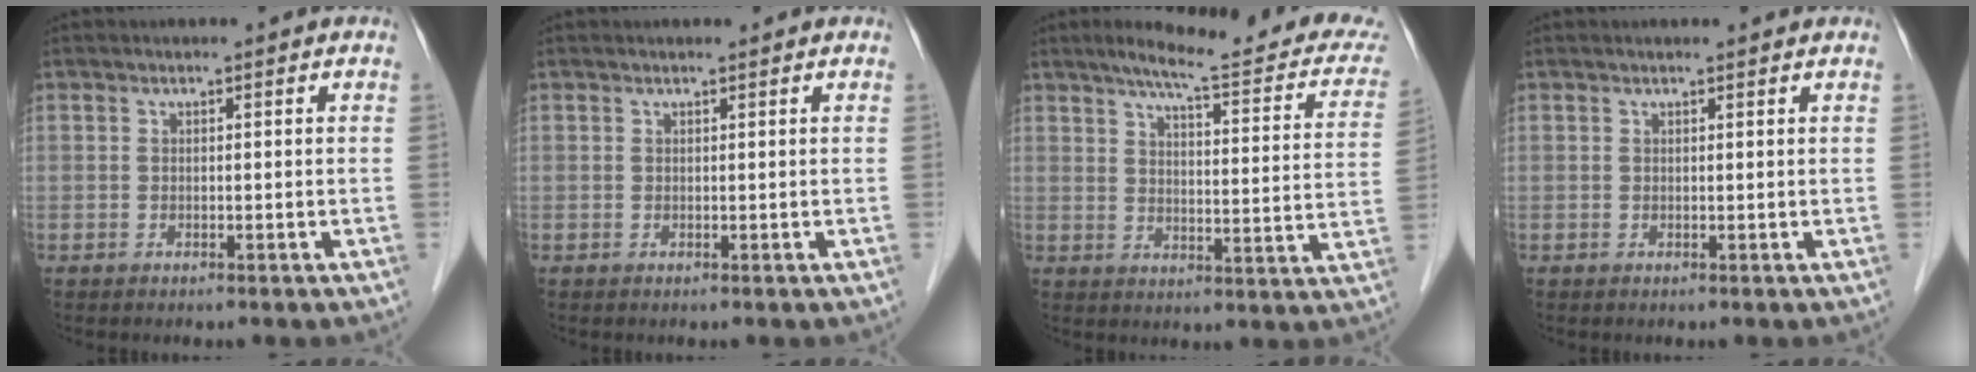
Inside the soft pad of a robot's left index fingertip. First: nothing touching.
{"total": 0.8, "force": [0.7, 0.1, 0.3], "torque": [-0.009, 0.003, 0.012]}
{"total": 19.4, "force": [16.2, 2.7, 10.2], "torque": [-0.123, -0.019, 0.193]}
{"total": 1.7, "force": [1.6, 0.2, 0.5], "torque": [-0.010, 0.010, 0.021]}